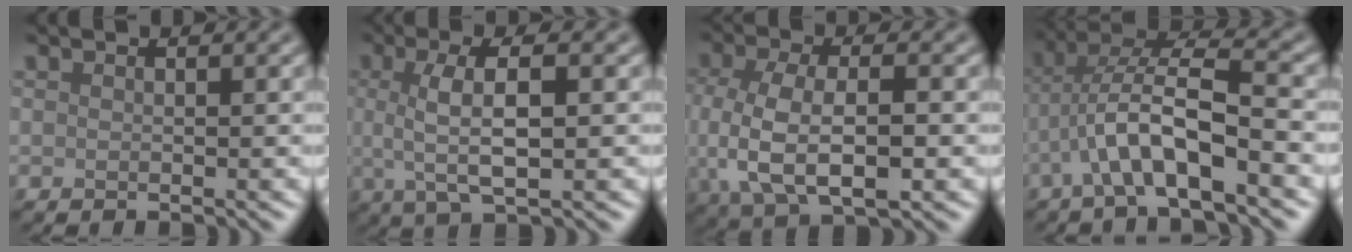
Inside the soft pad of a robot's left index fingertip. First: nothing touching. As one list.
[{"total": 4.8, "force": [0.4, 1.4, 4.5], "torque": [-0.088, 0.004, 0.007]}, {"total": 7.0, "force": [-0.9, 3.5, 6.0], "torque": [-0.129, -0.014, -0.014]}, {"total": 6.4, "force": [-2.3, 1.5, 5.7], "torque": [-0.108, 0.017, -0.046]}]